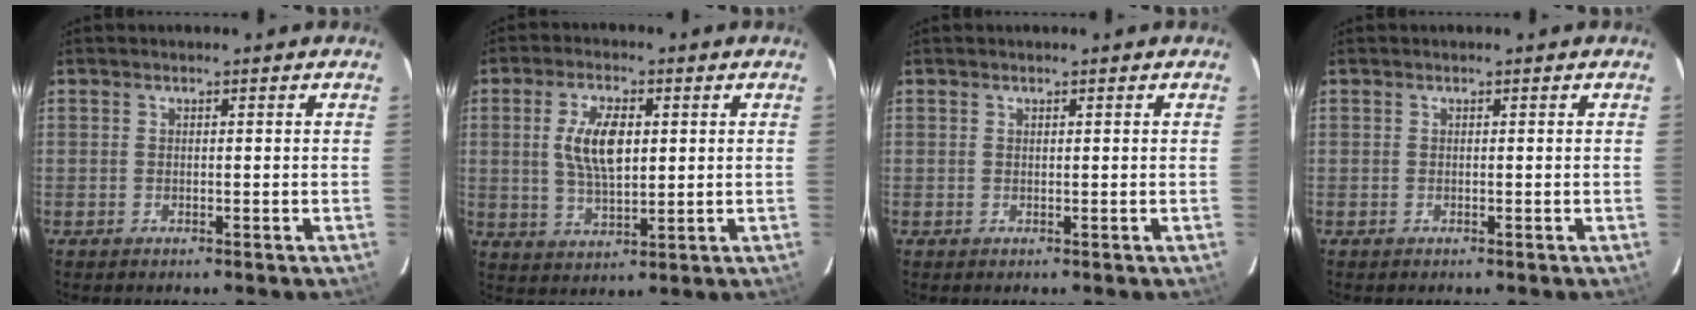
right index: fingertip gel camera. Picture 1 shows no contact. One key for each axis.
{"total": 8.6, "fx": 1.6, "fy": 3.9, "fz": 7.5, "tx": -0.144, "ty": 0.005, "tz": 0.032}
{"total": 0.0}
{"total": 0.0}